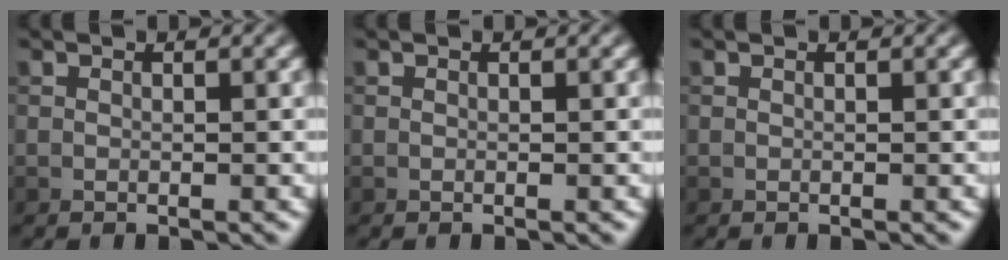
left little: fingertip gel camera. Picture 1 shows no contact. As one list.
[{"total": 0.0}, {"total": 0.0}]